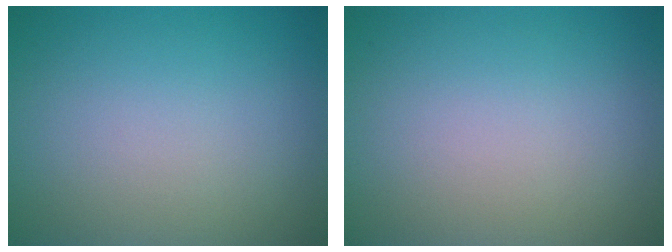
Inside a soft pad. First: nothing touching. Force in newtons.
{"total": 0.0}